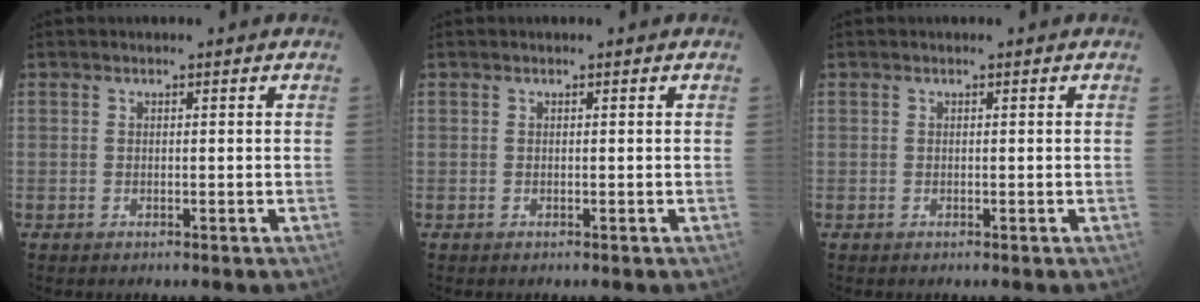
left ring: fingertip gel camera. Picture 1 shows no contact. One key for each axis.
{"total": 0.0}
{"total": 0.0}